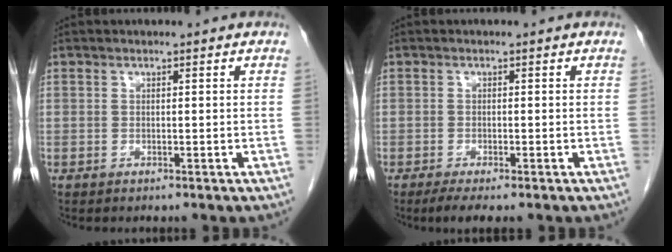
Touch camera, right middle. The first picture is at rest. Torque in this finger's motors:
{"motor_torque": [0.81, -0.32, 0.17, 0.01]}